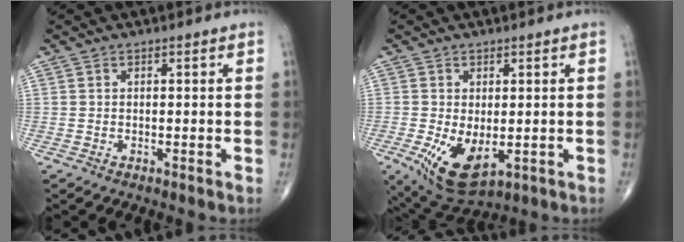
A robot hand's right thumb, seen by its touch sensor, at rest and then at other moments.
{"total": 9.6, "force": [-2.0, 5.0, 7.9], "torque": [-0.138, -0.015, -0.018]}